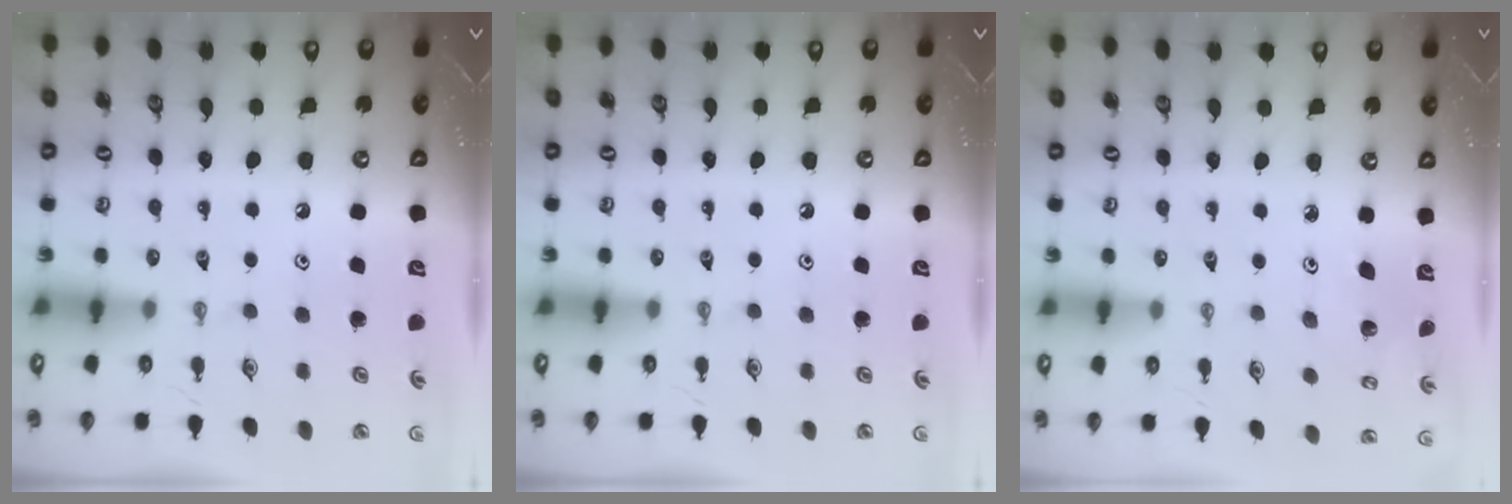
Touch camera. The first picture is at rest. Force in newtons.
{"total": 0.0}
{"total": 2.7, "press": 2.7, "slide": 0.2}